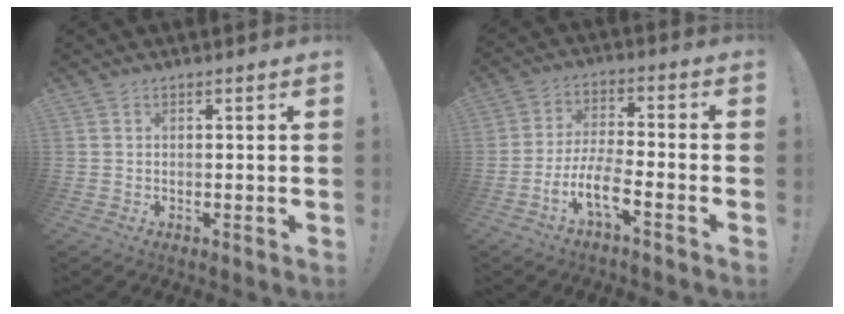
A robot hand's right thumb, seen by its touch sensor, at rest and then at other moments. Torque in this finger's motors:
{"motor_torque": [0.53, 0.65, 0.98, -0.28, 0.47]}